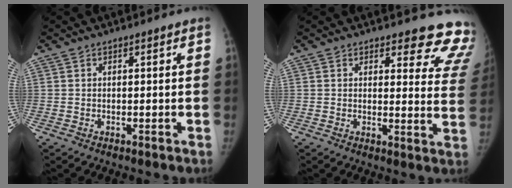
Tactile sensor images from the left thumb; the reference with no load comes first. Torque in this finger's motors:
{"motor_torque": [0.39, -0.24, 0.57, -0.03, 0.09]}